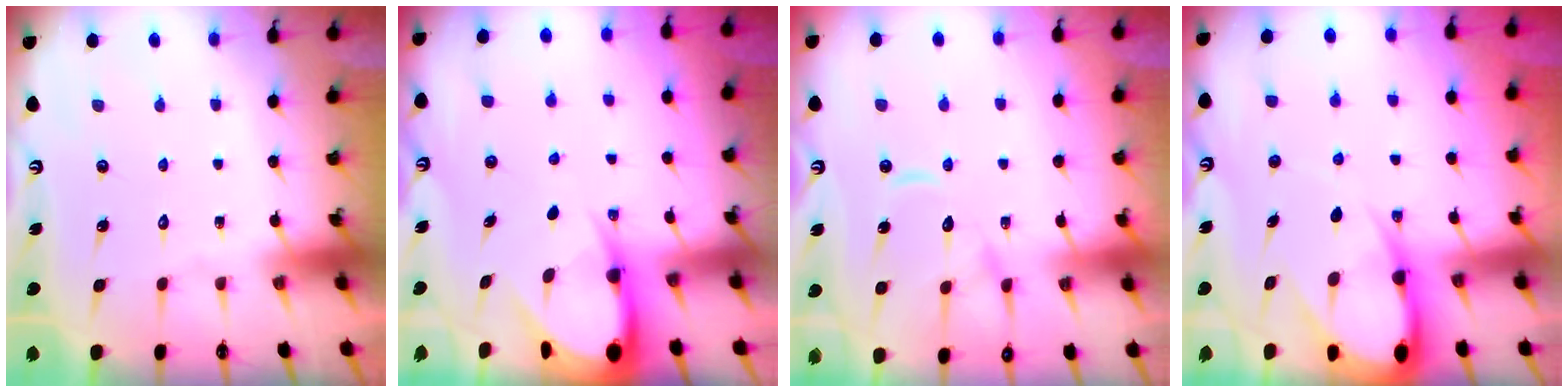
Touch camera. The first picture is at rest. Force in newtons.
{"total": 6.9, "press": 6.8, "slide": 0.8}
{"total": 11.6, "press": 11.5, "slide": 1.1}
{"total": 9.1, "press": 9.1, "slide": 0.9}